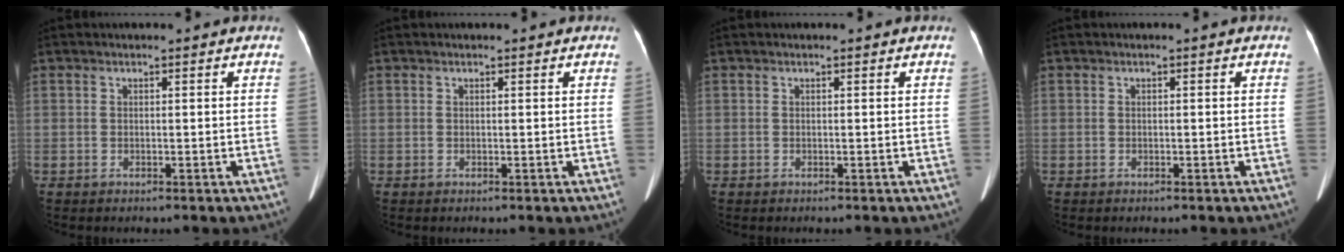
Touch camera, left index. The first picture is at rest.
{"total": 1.0, "force": [0.9, 0.2, 0.3], "torque": [-0.007, 0.010, 0.014]}
{"total": 0.6, "force": [0.5, 0.1, 0.2], "torque": [-0.004, 0.008, 0.008]}
{"total": 0.0}